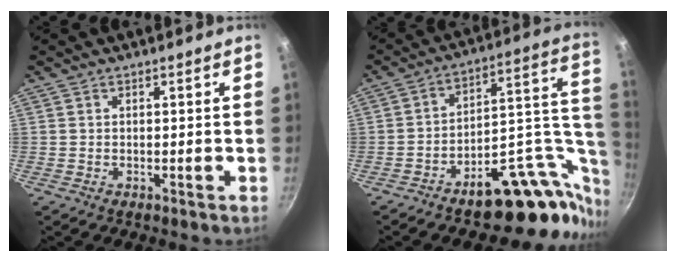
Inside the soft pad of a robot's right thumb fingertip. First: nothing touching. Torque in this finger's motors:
{"motor_torque": [2.41, -0.05, -0.15, -0.20, 0.24]}